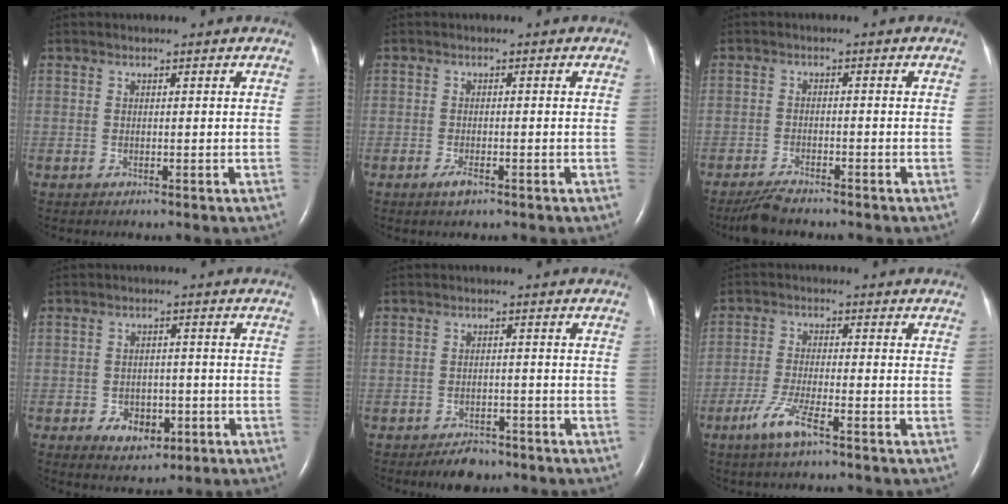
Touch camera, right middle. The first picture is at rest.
{"total": 1.7, "force": [-1.1, 0.4, 1.2], "torque": [-0.030, -0.003, -0.019]}
{"total": 3.9, "force": [-3.5, 0.6, 1.7], "torque": [-0.039, -0.013, -0.064]}
{"total": 5.2, "force": [-2.2, 3.5, 3.2], "torque": [-0.048, 0.007, -0.023]}
{"total": 3.7, "force": [-3.0, 1.7, 1.4], "torque": [-0.026, 0.001, -0.041]}
{"total": 5.4, "force": [-3.4, 0.6, 4.2], "torque": [-0.094, -0.008, -0.067]}